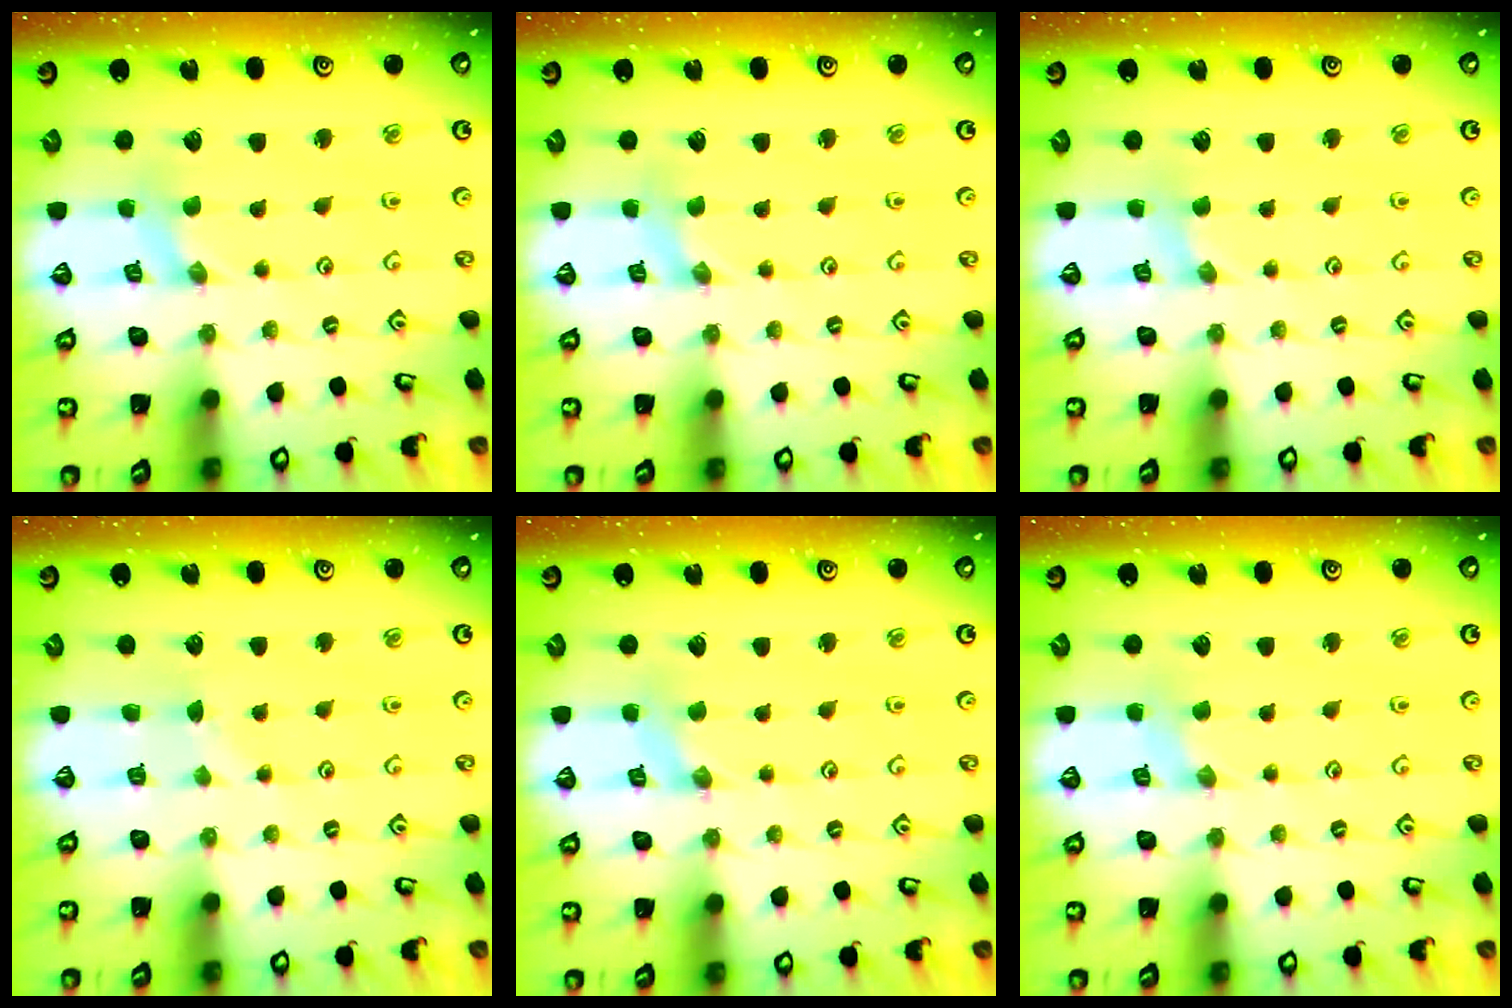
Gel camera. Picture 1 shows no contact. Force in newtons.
{"total": 0.0}
{"total": 0.7, "press": 0.7, "slide": 0.1}
{"total": 2.2, "press": 2.2, "slide": 0.3}
{"total": 0.0}
{"total": 0.0}